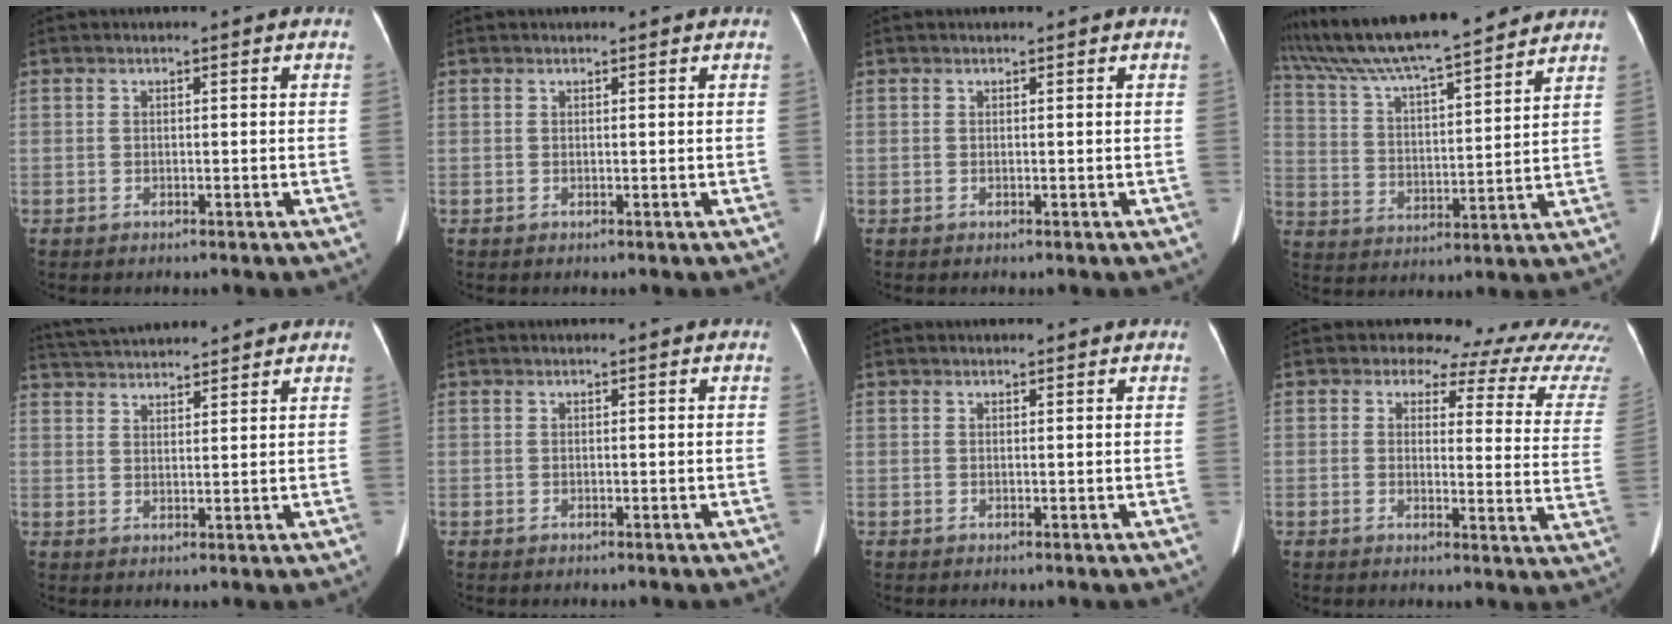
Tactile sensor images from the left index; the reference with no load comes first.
{"total": 1.4, "force": [1.3, 0.2, 0.4], "torque": [-0.010, 0.003, 0.014]}
{"total": 1.0, "force": [0.9, 0.1, 0.4], "torque": [-0.008, 0.002, 0.011]}
{"total": 20.5, "force": [18.2, 1.6, 9.3], "torque": [-0.165, 0.020, 0.291]}
{"total": 11.6, "force": [10.9, 0.7, 3.8], "torque": [-0.076, 0.027, 0.171]}
{"total": 0.0}
{"total": 1.7, "force": [1.5, 0.4, 0.6], "torque": [-0.009, 0.005, 0.015]}
{"total": 14.0, "force": [12.3, 5.6, 3.5], "torque": [0.001, -0.058, 0.097]}